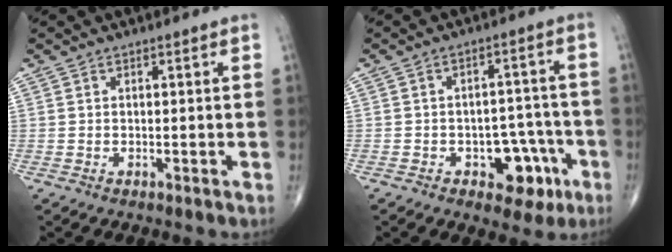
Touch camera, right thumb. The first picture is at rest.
{"total": 8.9, "force": [-3.9, 5.5, 5.7], "torque": [-0.035, 0.038, -0.048]}